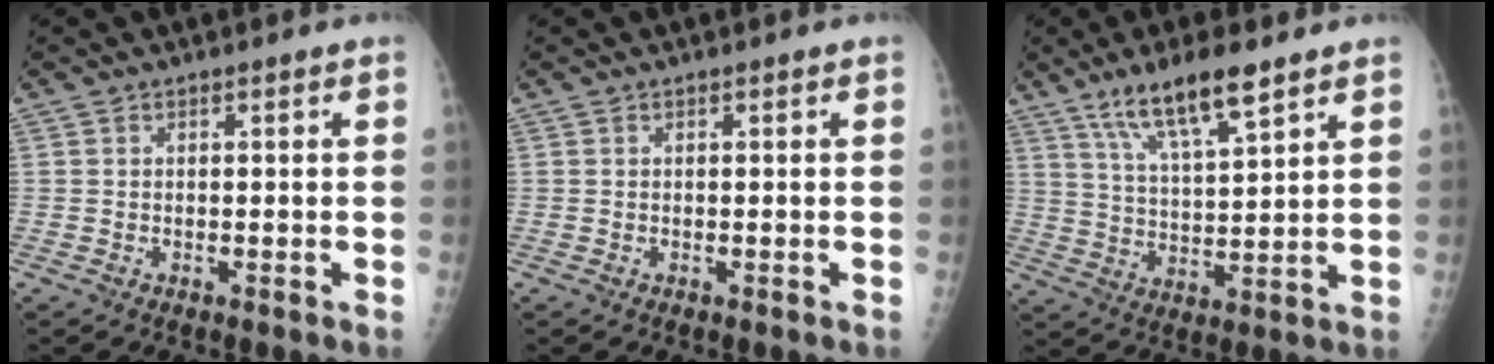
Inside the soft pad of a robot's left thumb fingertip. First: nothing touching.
{"total": 0.0}
{"total": 11.8, "force": [7.8, 2.6, 8.4], "torque": [-0.144, -0.033, 0.147]}